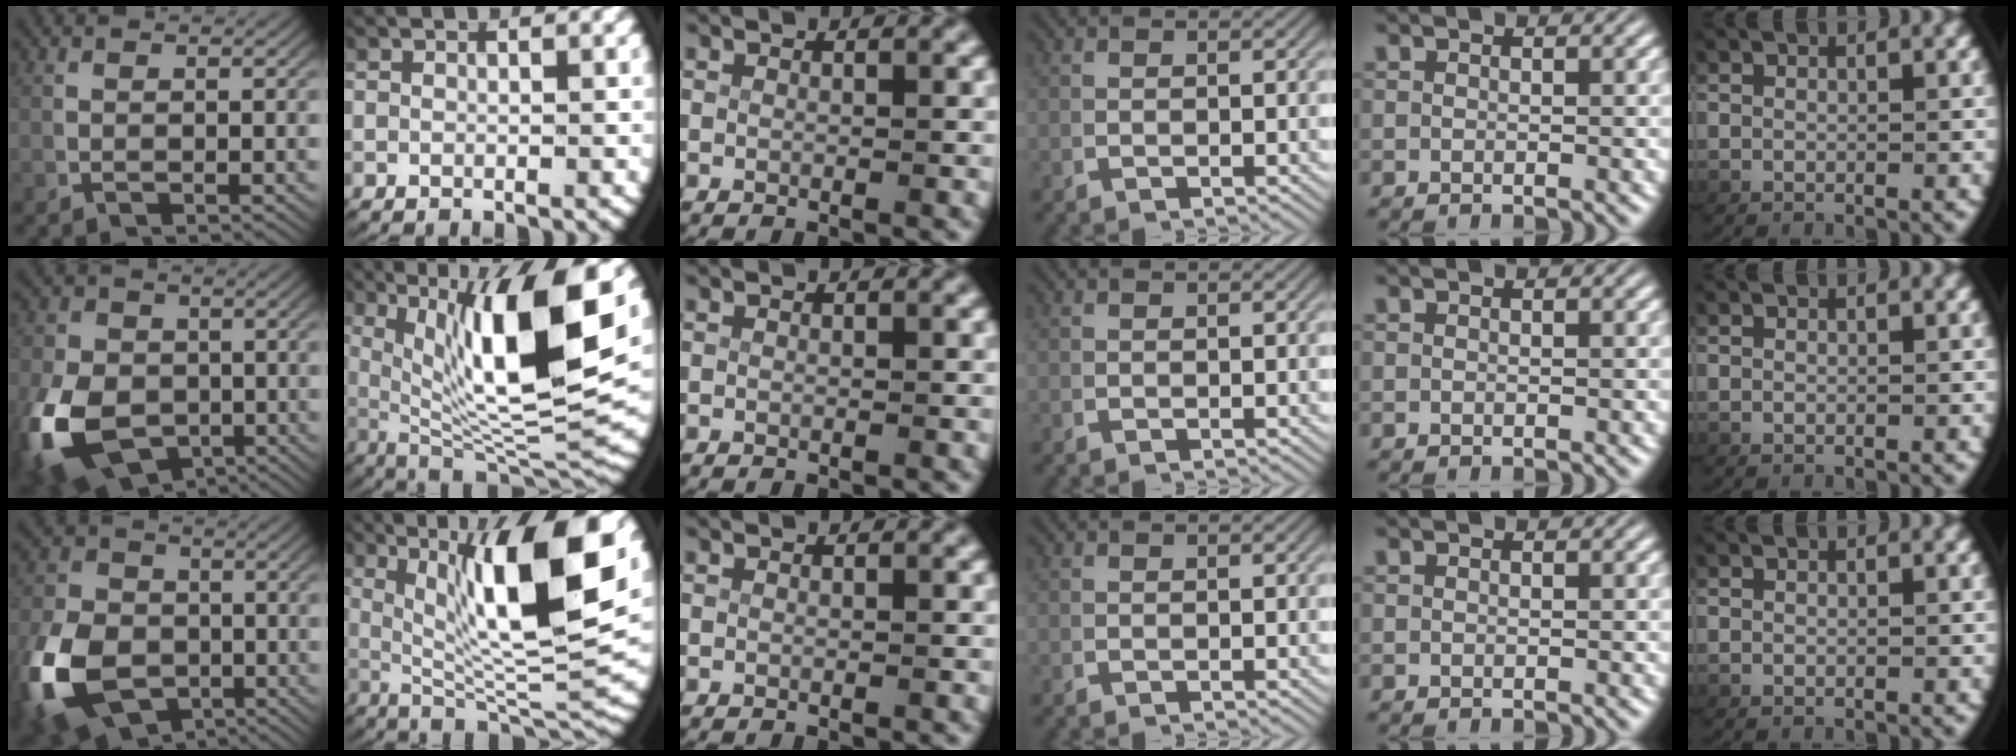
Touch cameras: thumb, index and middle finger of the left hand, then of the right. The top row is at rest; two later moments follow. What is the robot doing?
{"motion": "lift_and_place", "object": "scissors"}